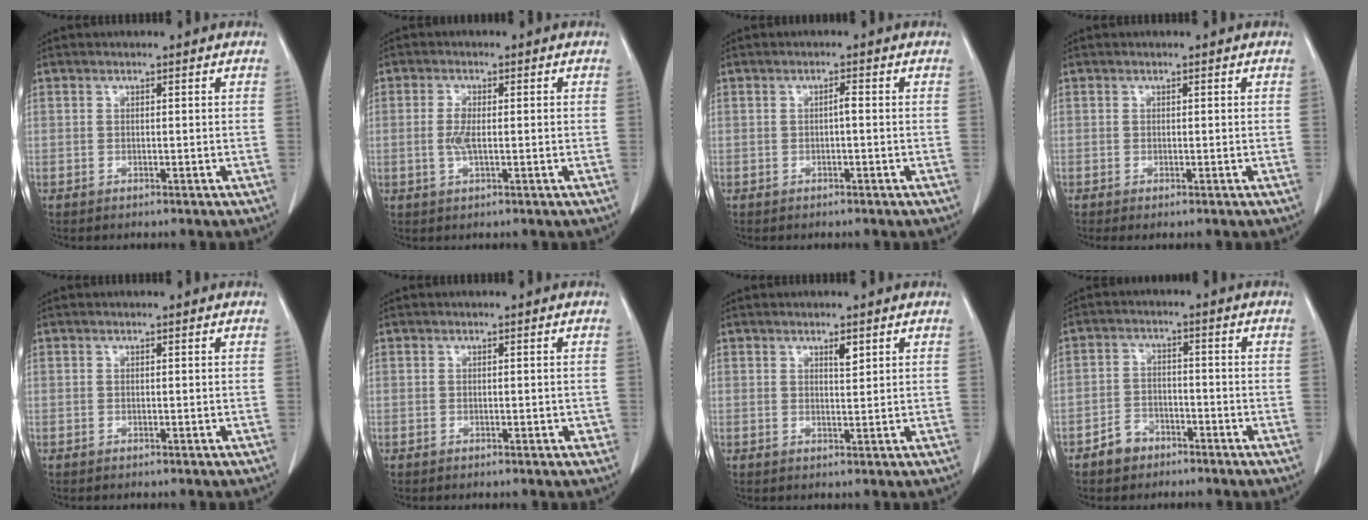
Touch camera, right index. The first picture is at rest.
{"total": 3.5, "force": [-0.2, 1.2, 3.3], "torque": [-0.073, 0.002, -0.004]}
{"total": 1.0, "force": [-0.2, 0.1, 1.0], "torque": [-0.015, 0.002, -0.002]}
{"total": 0.6, "force": [-0.2, 0.1, 0.5], "torque": [-0.009, -0.003, -0.002]}
{"total": 0.0}
{"total": 1.3, "force": [-0.2, 0.6, 1.1], "torque": [-0.013, 0.001, -0.001]}
{"total": 1.7, "force": [1.0, 0.4, 1.3], "torque": [-0.023, -0.005, 0.018]}
{"total": 4.2, "force": [-2.8, 2.9, 1.0], "torque": [-0.018, 0.011, -0.048]}